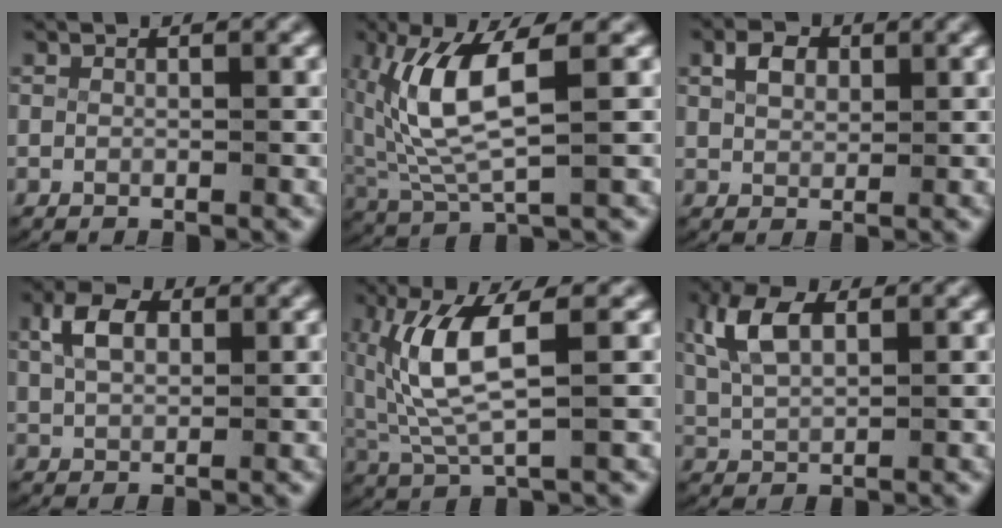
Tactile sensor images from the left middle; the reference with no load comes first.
{"total": 6.5, "force": [0.6, 2.6, 5.9], "torque": [-0.139, -0.009, 0.026]}
{"total": 2.2, "force": [1.0, 1.4, 1.3], "torque": [-0.029, -0.006, 0.026]}
{"total": 3.3, "force": [1.3, 1.9, 2.4], "torque": [-0.052, -0.003, 0.029]}
{"total": 5.8, "force": [0.6, 2.2, 5.4], "torque": [-0.127, -0.007, 0.023]}
{"total": 4.6, "force": [1.8, 2.6, 3.3], "torque": [-0.090, -0.003, 0.041]}